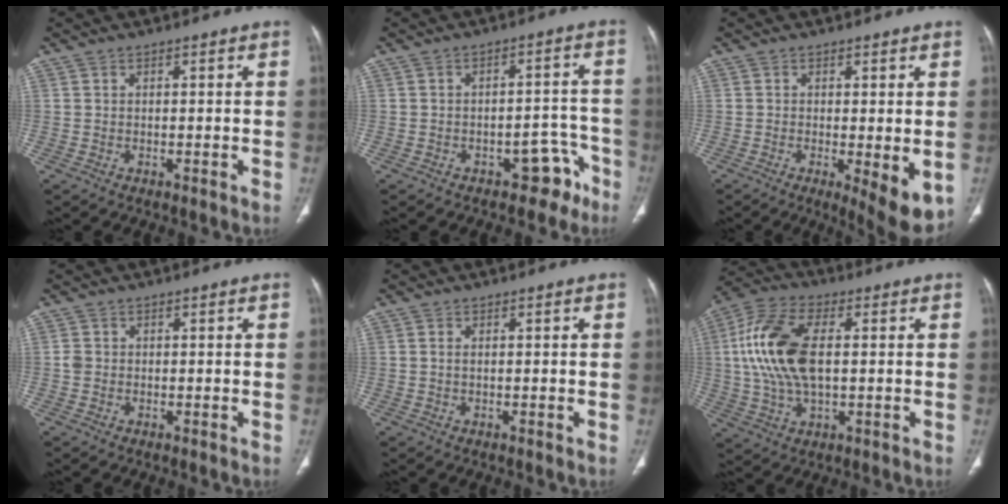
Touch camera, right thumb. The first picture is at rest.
{"total": 6.5, "force": [-4.3, 3.8, 2.9], "torque": [0.001, 0.056, -0.056]}
{"total": 8.0, "force": [-1.8, 2.4, 7.5], "torque": [-0.103, -0.023, -0.025]}
{"total": 1.3, "force": [-0.1, 1.2, 0.6], "torque": [-0.010, 0.002, -0.003]}
{"total": 0.8, "force": [0.1, 0.4, 0.7], "torque": [-0.020, 0.003, 0.003]}
{"total": 15.8, "force": [1.6, 8.3, 13.3], "torque": [-0.284, 0.014, 0.029]}